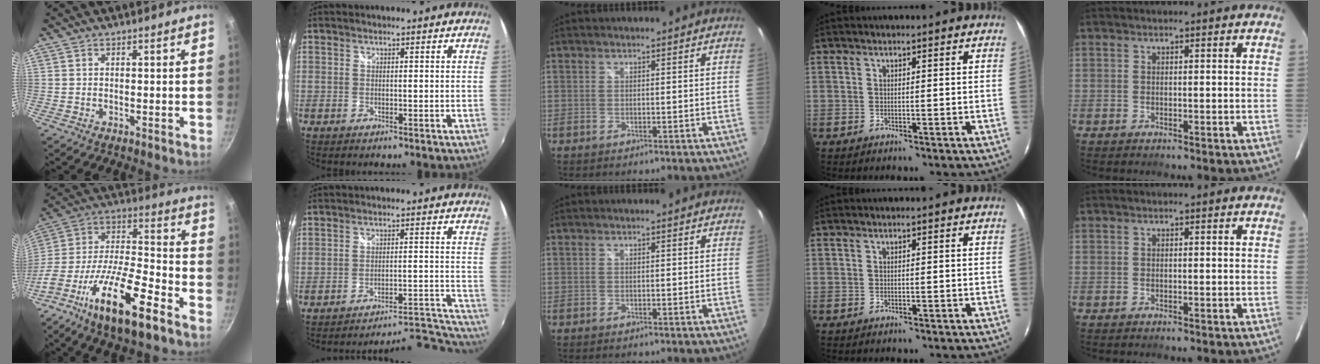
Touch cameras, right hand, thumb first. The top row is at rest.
{"thumb": {"total": 22.7, "force": [-11.3, 8.2, 18.0], "torque": [-0.306, 0.058, -0.215]}, "index": {"total": 16.7, "force": [-16.6, -0.8, 1.1], "torque": [-0.008, 0.035, -0.226]}}